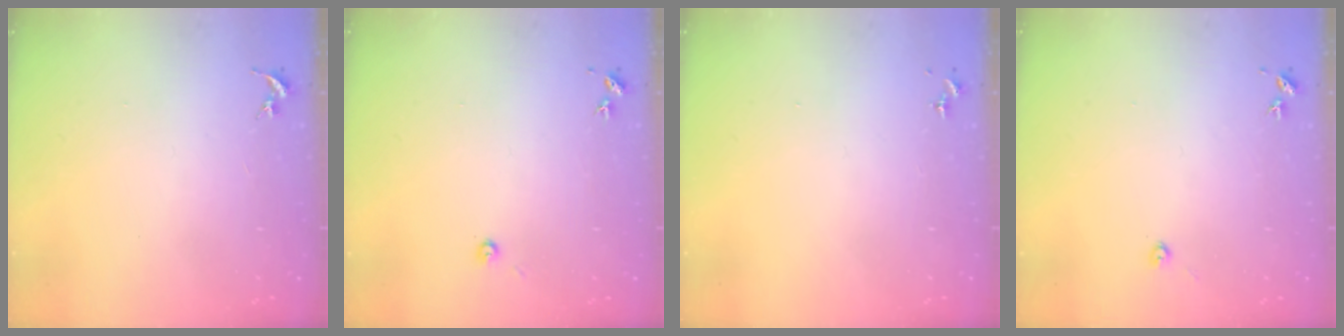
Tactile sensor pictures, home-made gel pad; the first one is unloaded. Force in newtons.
{"total": 2.7, "press": 2.7, "slide": 0.2}
{"total": 0.0}
{"total": 2.2, "press": 2.2, "slide": 0.3}